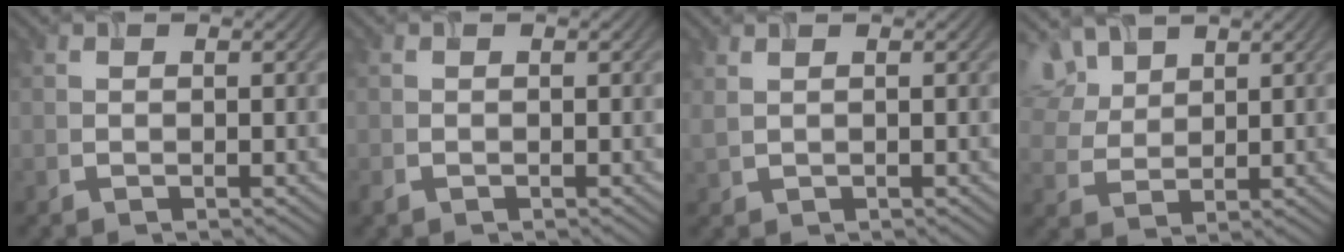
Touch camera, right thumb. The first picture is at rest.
{"total": 0.9, "force": [-0.6, 0.6, 0.5], "torque": [-0.014, -0.005, -0.010]}
{"total": 1.2, "force": [0.8, 0.4, 0.8], "torque": [-0.027, 0.000, 0.019]}
{"total": 6.3, "force": [4.5, 3.3, 2.9], "torque": [-0.083, 0.010, 0.095]}